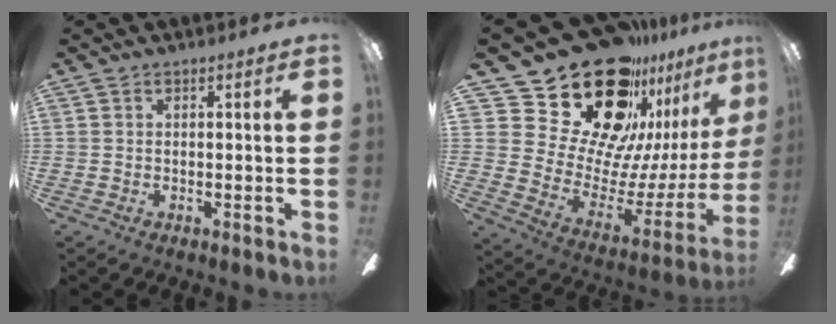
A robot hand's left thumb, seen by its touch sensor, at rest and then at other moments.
{"total": 32.1, "force": [21.9, 16.9, 16.3], "torque": [-0.266, -0.173, 0.429]}